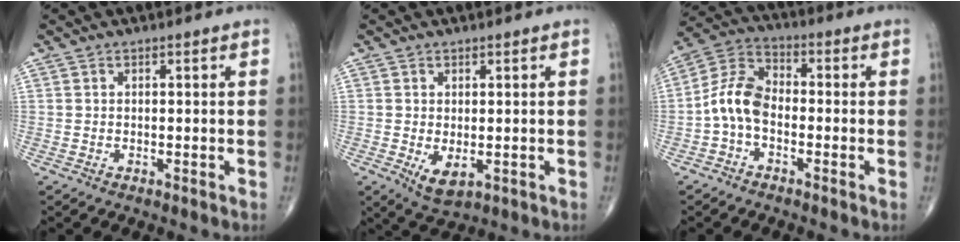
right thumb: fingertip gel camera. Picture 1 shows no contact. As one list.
[{"total": 4.2, "force": [-0.8, 2.2, 3.5], "torque": [-0.055, -0.012, -0.001]}, {"total": 8.1, "force": [-2.0, 5.2, 5.9], "torque": [-0.109, 0.032, -0.054]}]